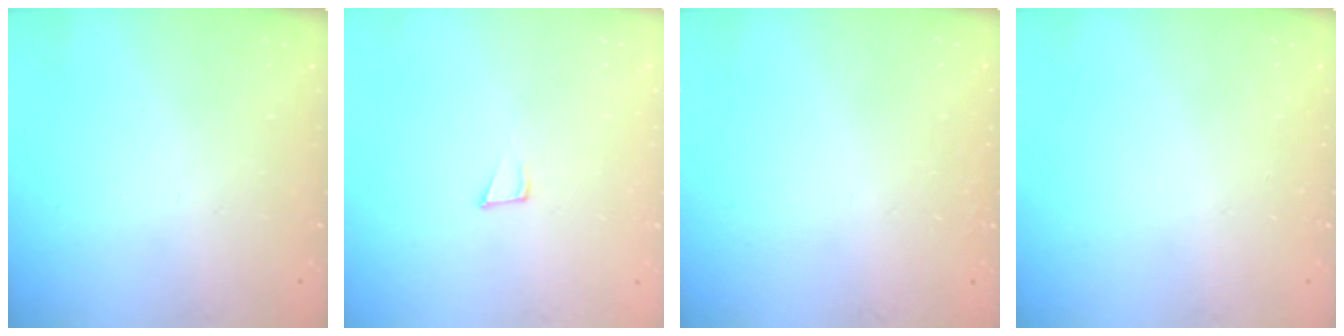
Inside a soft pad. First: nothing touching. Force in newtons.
{"total": 7.0, "press": 6.8, "slide": 1.4}
{"total": 1.5, "press": 1.5, "slide": 0.1}
{"total": 0.0}